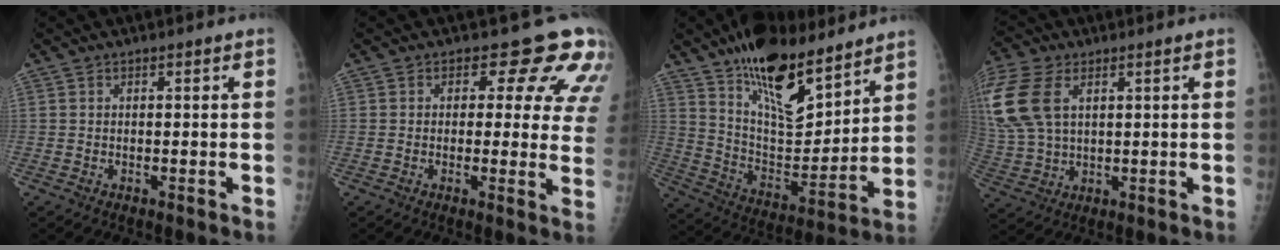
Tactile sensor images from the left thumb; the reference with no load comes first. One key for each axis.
{"total": 10.6, "fx": 7.5, "fy": 5.6, "fz": 5.0, "tx": -0.004, "ty": -0.033, "tz": 0.058}
{"total": 21.2, "fx": 15.1, "fy": 8.4, "fz": 12.3, "tx": -0.157, "ty": -0.086, "tz": 0.261}
{"total": 14.9, "fx": 5.1, "fy": 9.0, "fz": 10.7, "tx": -0.260, "ty": 0.001, "tz": 0.105}